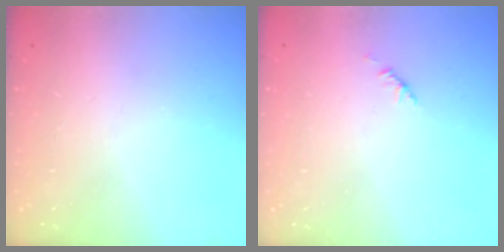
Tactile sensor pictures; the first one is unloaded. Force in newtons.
{"total": 1.9, "press": 1.8, "slide": 0.6}